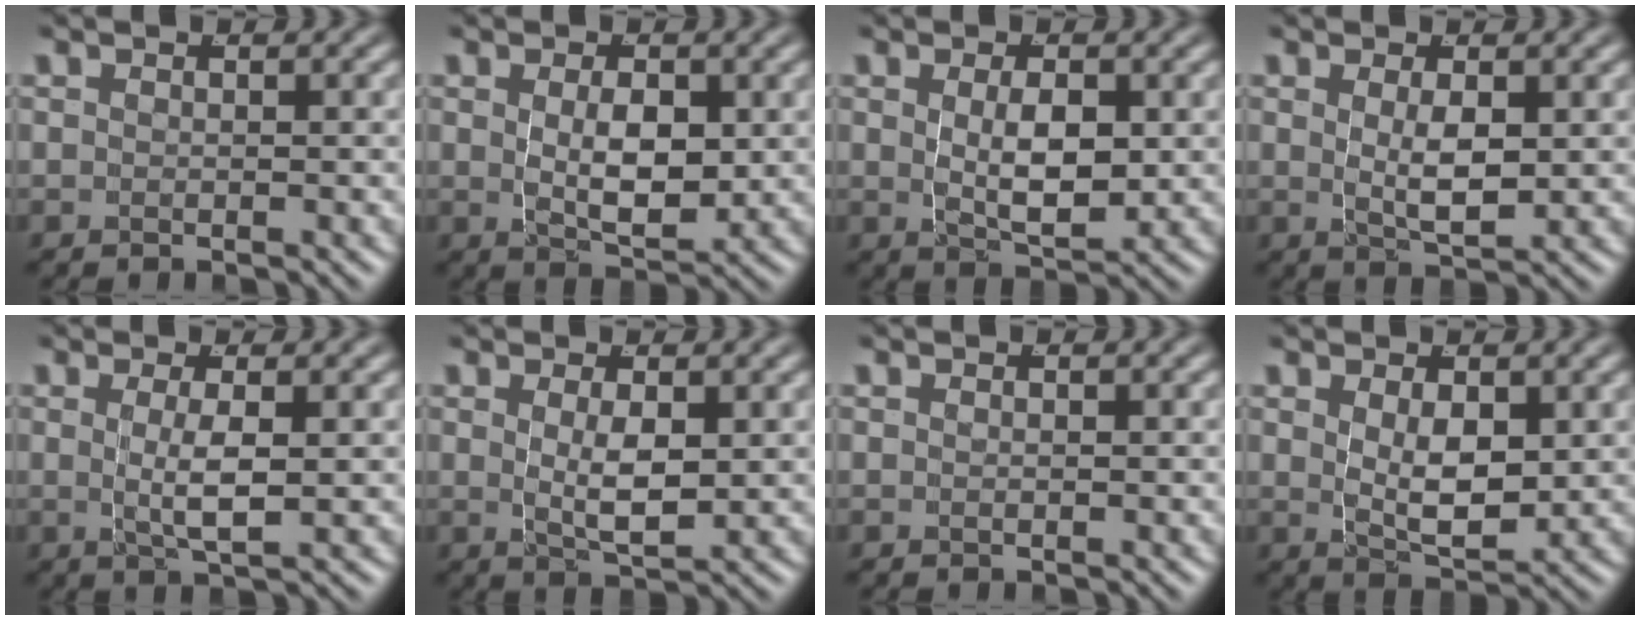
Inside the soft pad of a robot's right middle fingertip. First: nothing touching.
{"total": 4.3, "force": [0.2, 1.7, 3.9], "torque": [-0.065, -0.025, 0.016]}
{"total": 4.2, "force": [0.1, 1.5, 3.9], "torque": [-0.064, -0.021, 0.013]}
{"total": 3.1, "force": [0.2, 0.7, 3.1], "torque": [-0.054, -0.017, 0.017]}
{"total": 3.0, "force": [-0.1, 0.2, 3.0], "torque": [-0.061, -0.014, 0.008]}
{"total": 3.2, "force": [0.2, 0.6, 3.1], "torque": [-0.056, -0.017, 0.016]}
{"total": 0.0}
{"total": 3.9, "force": [0.4, 1.5, 3.6], "torque": [-0.057, -0.024, 0.019]}